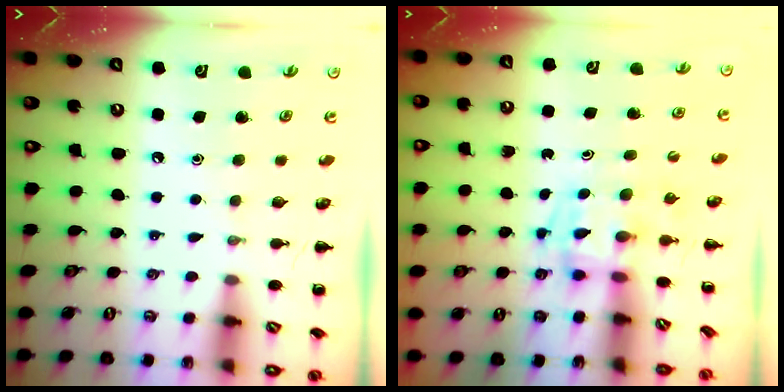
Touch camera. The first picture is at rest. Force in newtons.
{"total": 2.9, "press": 2.9, "slide": 0.2}